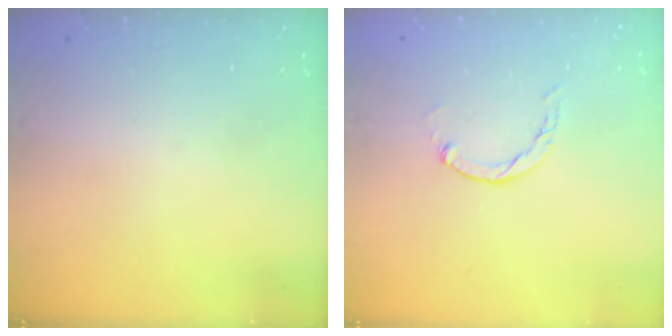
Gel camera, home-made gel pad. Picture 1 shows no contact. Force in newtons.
{"total": 0.0}